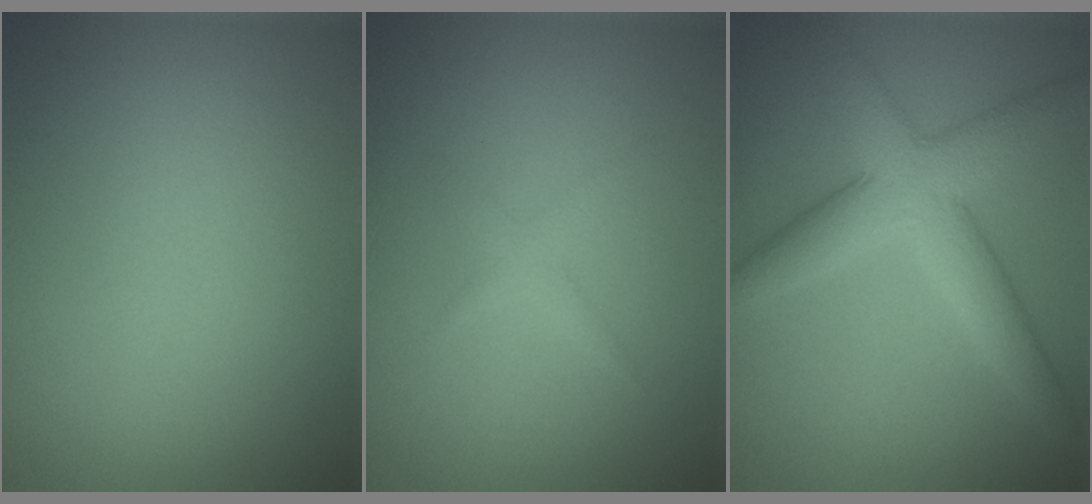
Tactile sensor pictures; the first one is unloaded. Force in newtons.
{"total": 1.1, "press": 1.1, "slide": 0.1}
{"total": 5.8, "press": 5.8, "slide": 0.4}